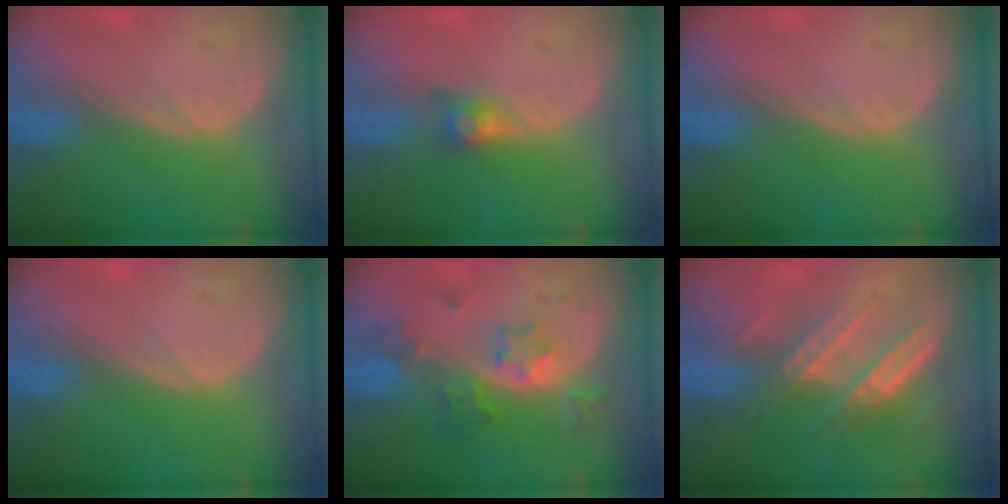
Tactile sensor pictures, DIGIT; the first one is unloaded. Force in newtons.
{"total": 3.0, "press": 2.5, "slide": 1.6}
{"total": 0.0}
{"total": 0.0}
{"total": 5.7, "press": 5.4, "slide": 1.8}
{"total": 6.8, "press": 6.4, "slide": 2.3}